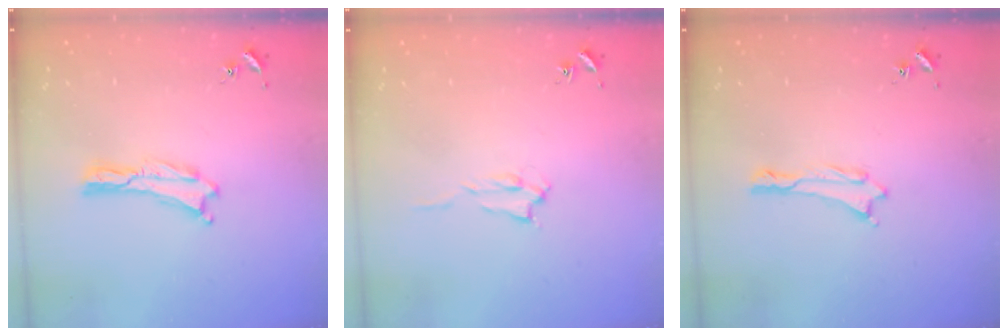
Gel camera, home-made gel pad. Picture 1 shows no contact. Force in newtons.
{"total": 1.4, "press": 1.4, "slide": 0.2}
{"total": 0.6, "press": 0.5, "slide": 0.2}